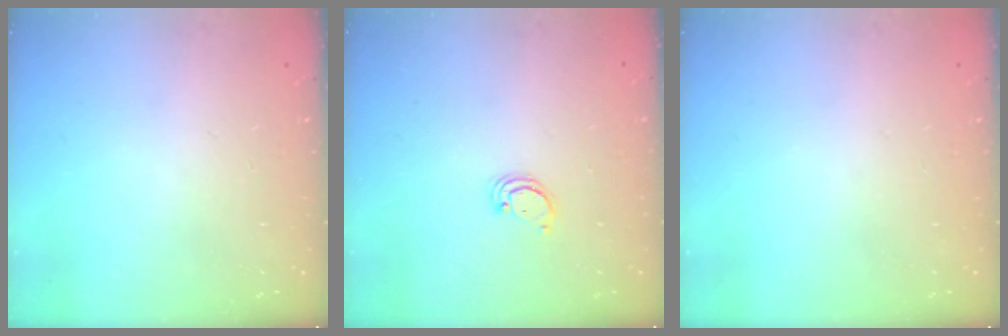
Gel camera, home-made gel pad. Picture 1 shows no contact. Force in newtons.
{"total": 2.4, "press": 2.4, "slide": 0.2}
{"total": 0.0}